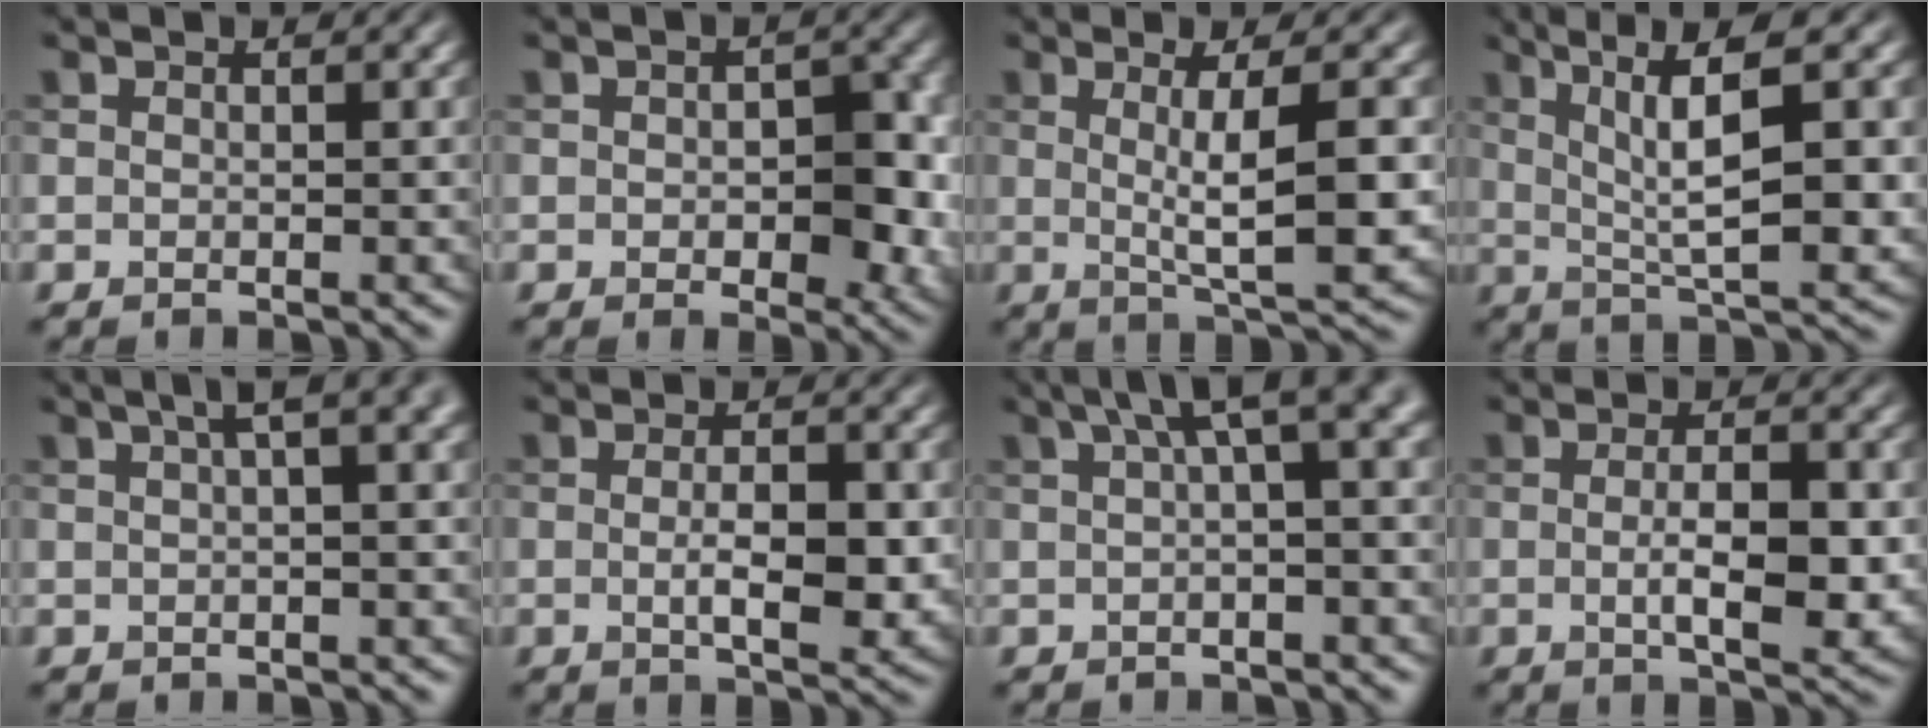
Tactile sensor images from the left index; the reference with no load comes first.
{"total": 6.4, "force": [-0.2, 3.6, 5.3], "torque": [-0.056, -0.010, -0.003]}
{"total": 6.6, "force": [0.5, 1.5, 6.4], "torque": [-0.090, -0.002, 0.012]}
{"total": 9.1, "force": [2.2, 2.2, 8.5], "torque": [-0.133, 0.006, 0.042]}
{"total": 5.5, "force": [2.4, 1.6, 4.6], "torque": [-0.048, 0.025, 0.032]}
{"total": 4.6, "force": [-0.4, 1.7, 4.2], "torque": [-0.072, -0.009, -0.004]}
{"total": 5.7, "force": [1.9, 1.5, 5.2], "torque": [-0.059, 0.022, 0.024]}
{"total": 5.5, "force": [-0.5, 1.8, 5.2], "torque": [-0.089, -0.010, -0.005]}